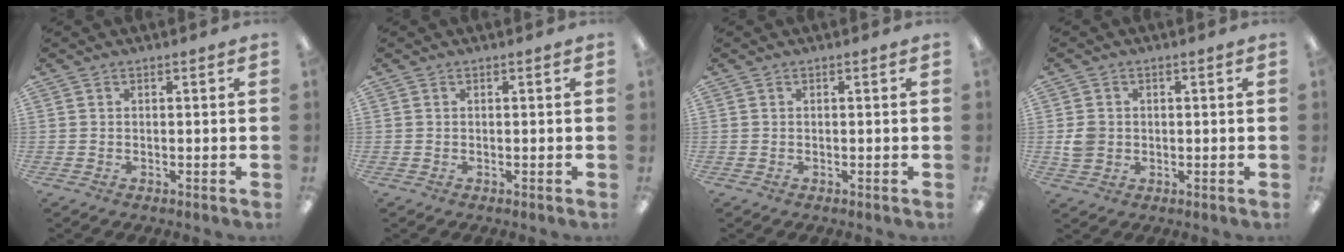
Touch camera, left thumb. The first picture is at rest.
{"total": 0.0}
{"total": 0.0}
{"total": 4.1, "force": [0.0, 3.7, 1.7], "torque": [-0.023, 0.006, 0.001]}